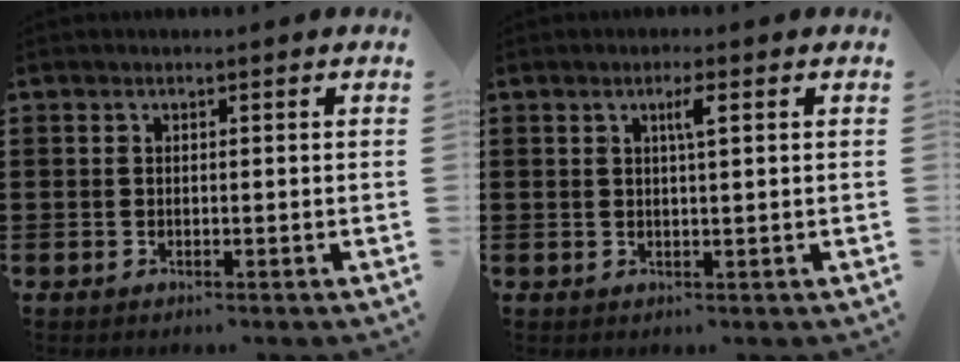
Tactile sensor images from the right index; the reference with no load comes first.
{"total": 2.2, "force": [0.8, 0.1, 2.0], "torque": [-0.041, 0.002, 0.012]}